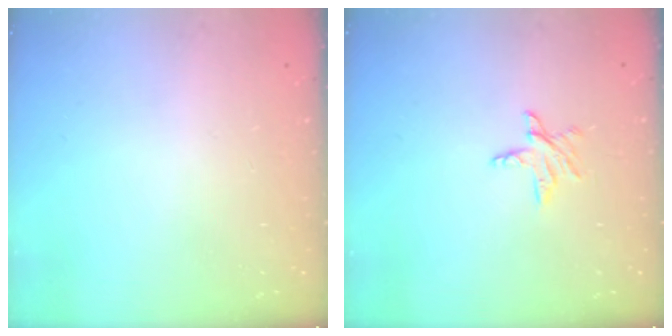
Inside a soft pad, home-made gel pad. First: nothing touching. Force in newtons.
{"total": 4.8, "press": 4.7, "slide": 0.4}